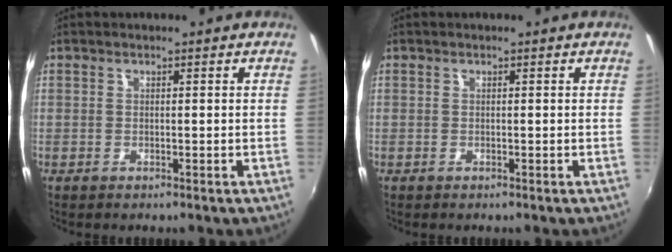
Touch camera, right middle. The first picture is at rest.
{"total": 0.0}